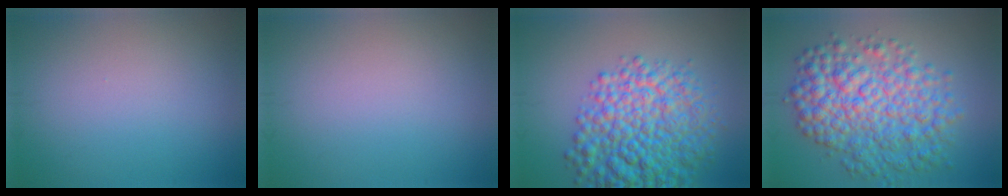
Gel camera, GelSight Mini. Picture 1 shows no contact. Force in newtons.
{"total": 0.0}
{"total": 9.4, "press": 9.4, "slide": 0.4}
{"total": 8.8, "press": 8.8, "slide": 0.1}